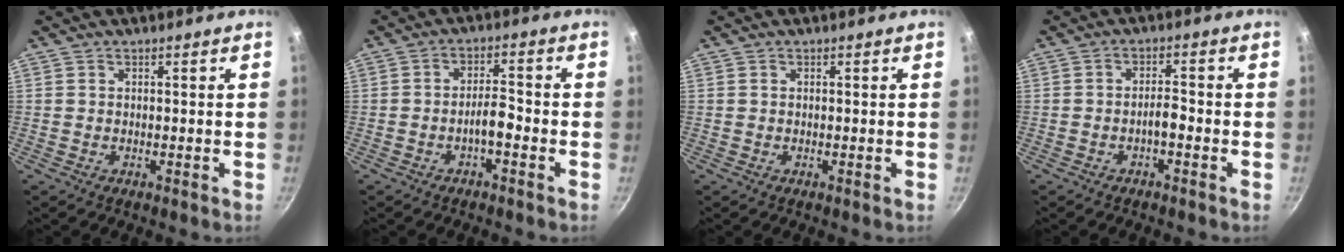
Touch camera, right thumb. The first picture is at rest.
{"total": 3.8, "force": [-1.9, 1.2, 3.1], "torque": [-0.050, 0.025, -0.034]}
{"total": 0.0}
{"total": 2.6, "force": [-1.4, 0.8, 2.1], "torque": [-0.032, 0.020, -0.025]}